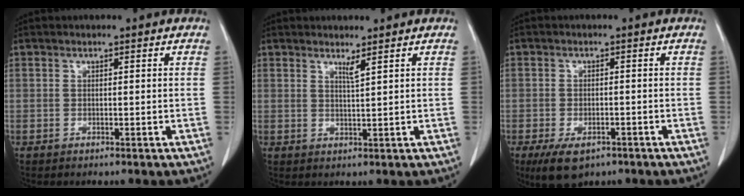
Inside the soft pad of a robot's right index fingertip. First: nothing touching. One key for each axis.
{"total": 1.6, "fx": 1.2, "fy": -0.4, "fz": 0.9, "tx": -0.018, "ty": -0.014, "tz": 0.023}
{"total": 6.1, "fx": -4.0, "fy": 2.8, "fz": 3.7, "tx": -0.065, "ty": -0.008, "tz": -0.061}